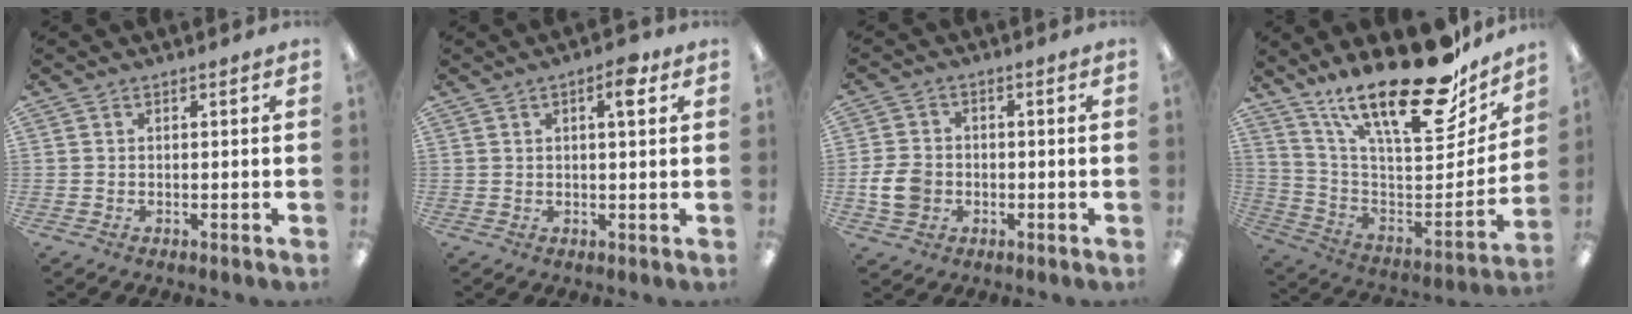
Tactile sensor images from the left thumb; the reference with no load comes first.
{"total": 4.5, "force": [2.3, 1.4, 3.6], "torque": [-0.046, -0.006, 0.032]}
{"total": 7.1, "force": [-1.4, 5.7, 4.1], "torque": [-0.088, 0.005, -0.027]}
{"total": 26.8, "force": [19.0, 8.7, 16.8], "torque": [-0.244, -0.138, 0.315]}